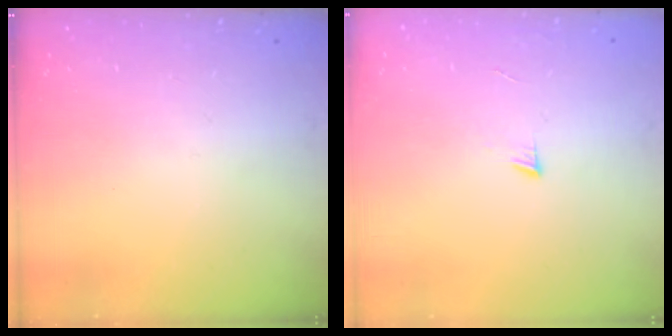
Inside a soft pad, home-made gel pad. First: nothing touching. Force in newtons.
{"total": 4.3, "press": 4.2, "slide": 0.4}